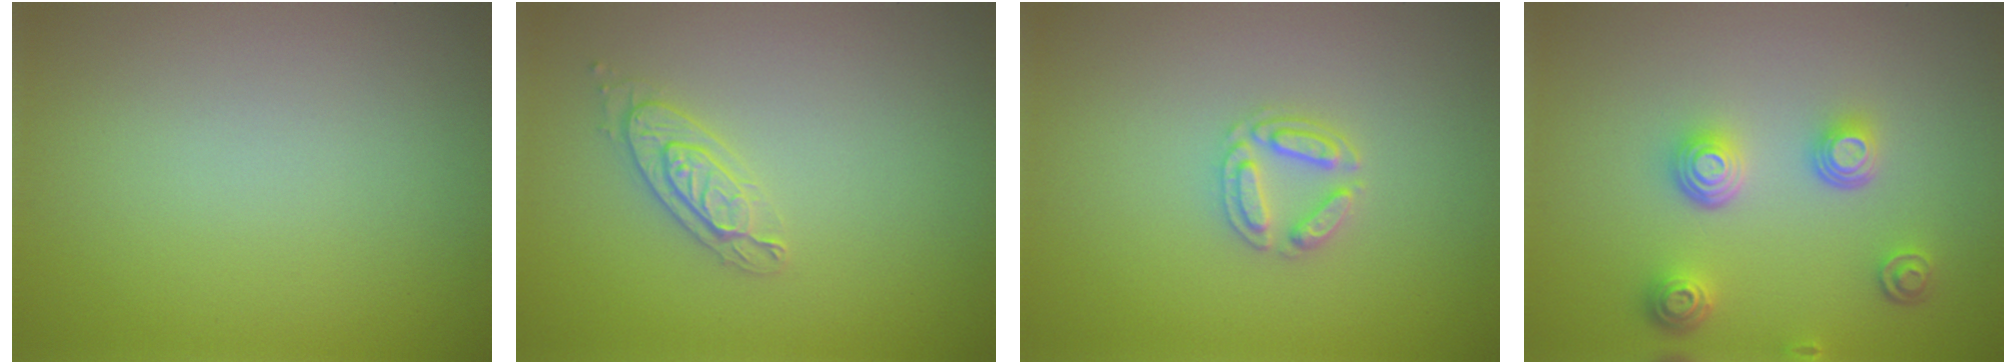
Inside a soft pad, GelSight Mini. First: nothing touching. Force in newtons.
{"total": 2.1, "press": 2.1, "slide": 0.5}
{"total": 2.5, "press": 2.5, "slide": 0.4}
{"total": 3.6, "press": 2.9, "slide": 2.1}